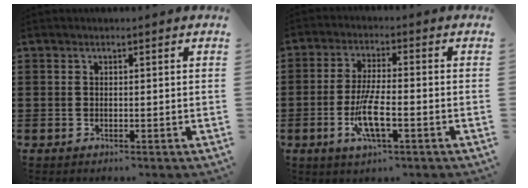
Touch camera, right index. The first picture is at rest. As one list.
[{"total": 6.9, "force": [-2.4, 1.6, 6.2], "torque": [-0.136, -0.014, -0.049]}]